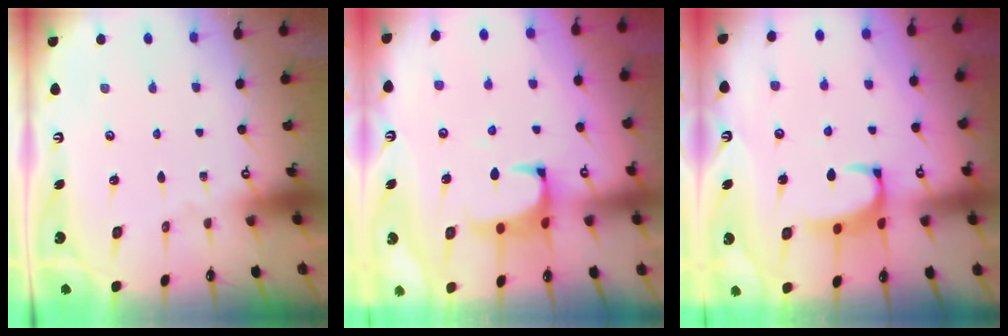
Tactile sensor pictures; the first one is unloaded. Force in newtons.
{"total": 1.6, "press": 1.3, "slide": 0.8}
{"total": 2.5, "press": 2.4, "slide": 0.8}